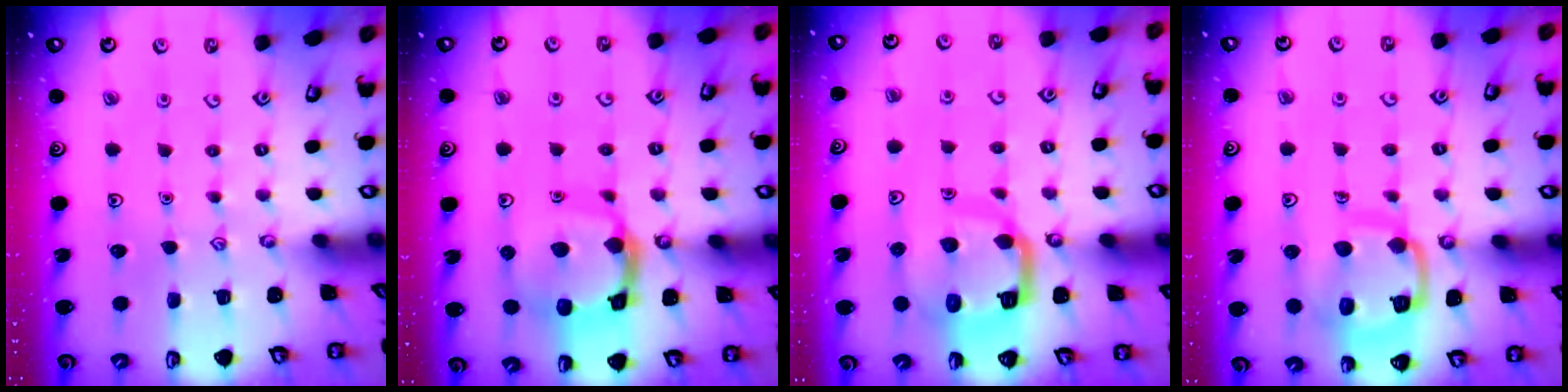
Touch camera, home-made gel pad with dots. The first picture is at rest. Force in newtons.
{"total": 13.4, "press": 13.3, "slide": 1.6}
{"total": 11.0, "press": 10.9, "slide": 1.3}
{"total": 13.4, "press": 13.4, "slide": 1.4}